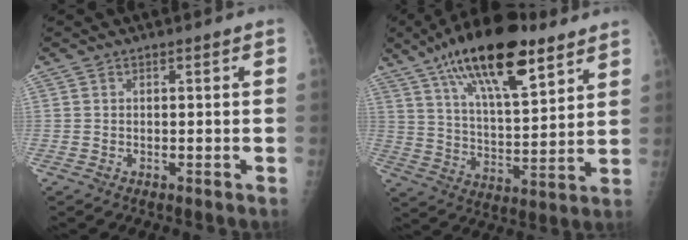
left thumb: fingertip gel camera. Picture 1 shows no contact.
{"total": 20.9, "force": [12.5, 7.4, 15.1], "torque": [-0.233, -0.044, 0.213]}